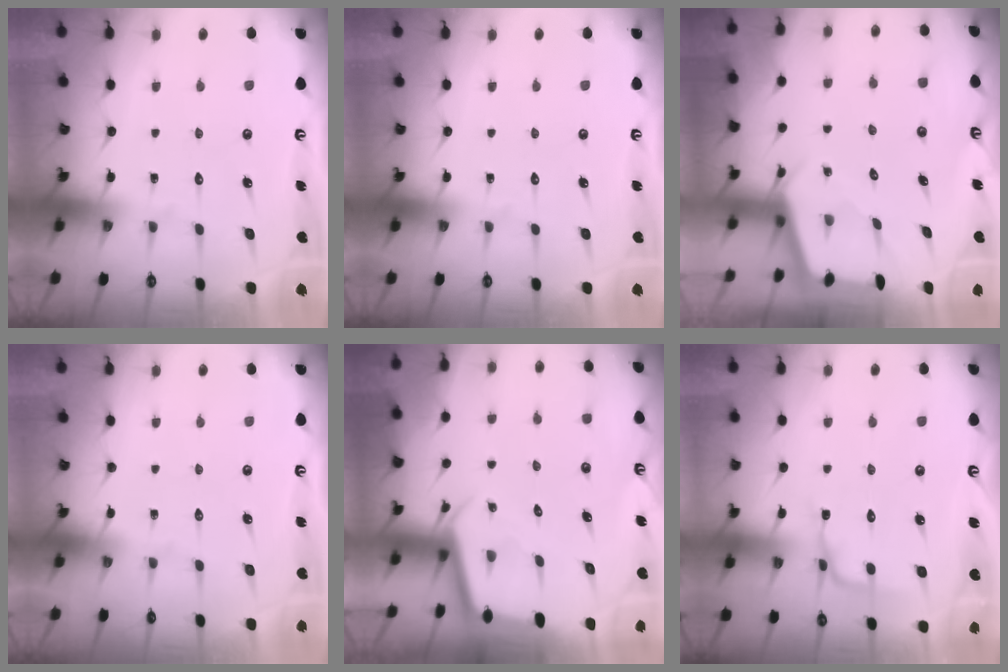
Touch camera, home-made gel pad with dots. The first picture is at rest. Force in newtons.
{"total": 0.0}
{"total": 2.6, "press": 2.5, "slide": 0.3}
{"total": 0.0}
{"total": 2.3, "press": 2.3, "slide": 0.1}
{"total": 2.8, "press": 2.8, "slide": 0.4}